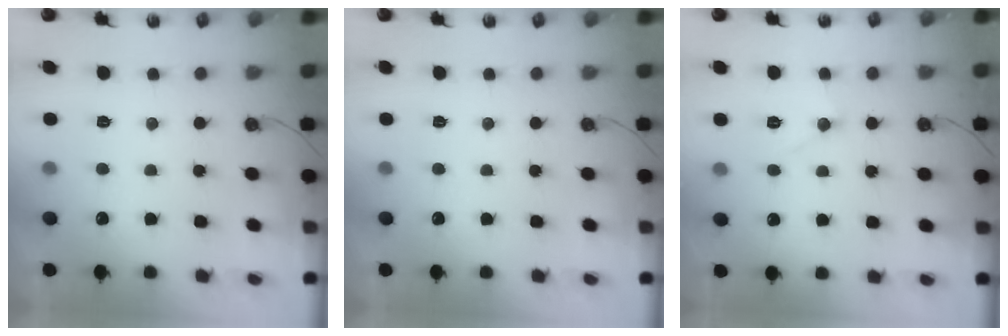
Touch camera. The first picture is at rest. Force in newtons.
{"total": 0.0}
{"total": 9.6, "press": 9.6, "slide": 0.7}